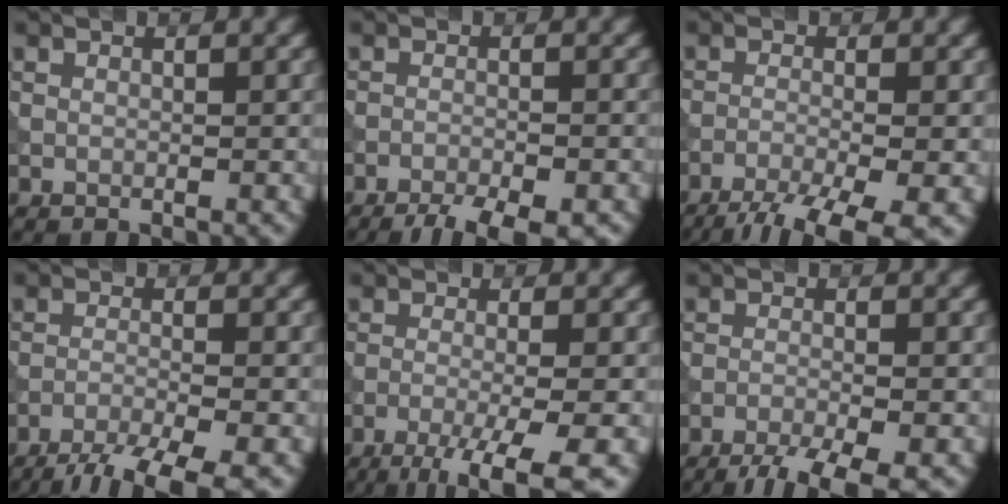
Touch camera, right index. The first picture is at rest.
{"total": 7.1, "force": [-6.0, 1.6, 3.6], "torque": [-0.053, -0.016, -0.082]}
{"total": 8.0, "force": [-5.8, 1.8, 5.3], "torque": [-0.090, -0.029, -0.098]}
{"total": 7.3, "force": [-5.8, 1.3, 4.4], "torque": [-0.071, -0.025, -0.097]}
{"total": 7.6, "force": [-4.4, 1.7, 6.0], "torque": [-0.086, -0.010, -0.073]}
{"total": 6.5, "force": [-4.8, 1.2, 4.1], "torque": [-0.066, -0.027, -0.081]}